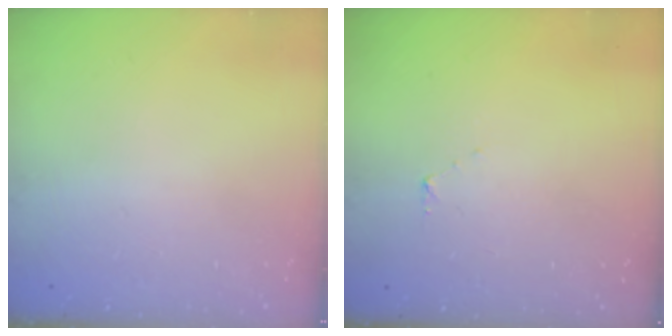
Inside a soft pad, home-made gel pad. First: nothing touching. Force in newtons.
{"total": 3.5, "press": 3.5, "slide": 0.3}